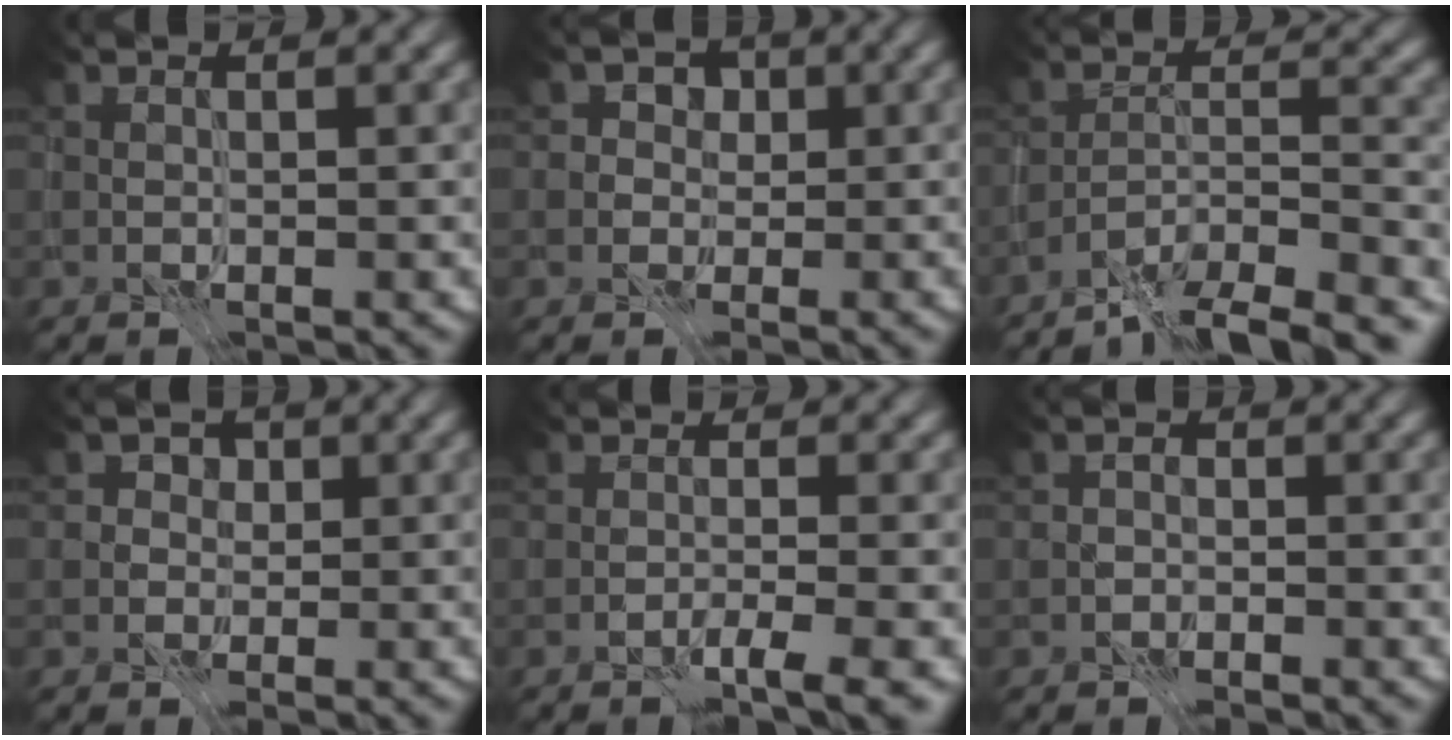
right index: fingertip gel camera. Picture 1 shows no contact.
{"total": 2.9, "force": [0.4, 2.7, 0.9], "torque": [0.006, 0.011, -0.010]}
{"total": 9.7, "force": [-8.8, 1.5, 3.7], "torque": [-0.046, -0.002, -0.131]}
{"total": 2.3, "force": [0.2, 2.3, 0.5], "torque": [0.012, 0.011, -0.010]}
{"total": 2.7, "force": [-2.1, 0.2, 1.7], "torque": [-0.021, 0.007, -0.043]}
{"total": 1.5, "force": [-1.4, 0.5, -0.3], "torque": [0.006, 0.008, -0.026]}